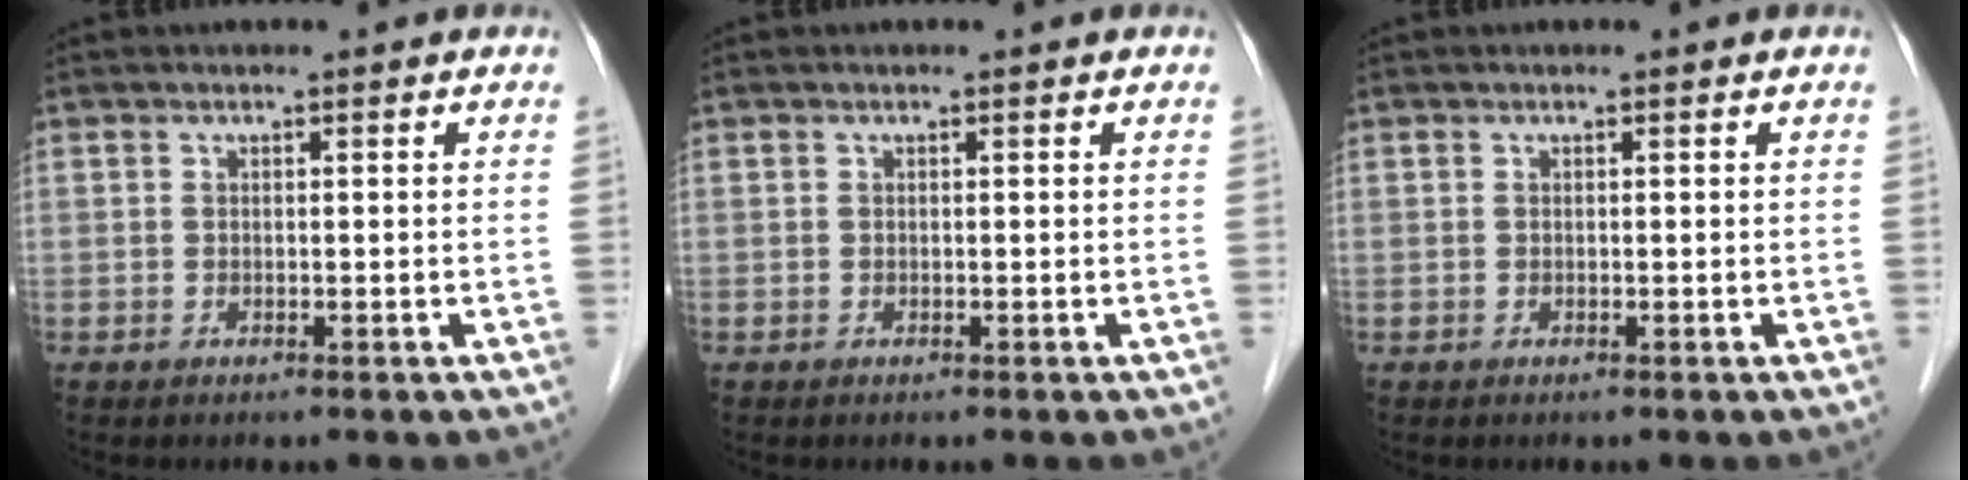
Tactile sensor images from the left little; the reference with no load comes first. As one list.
[{"total": 0.0}, {"total": 0.0}]